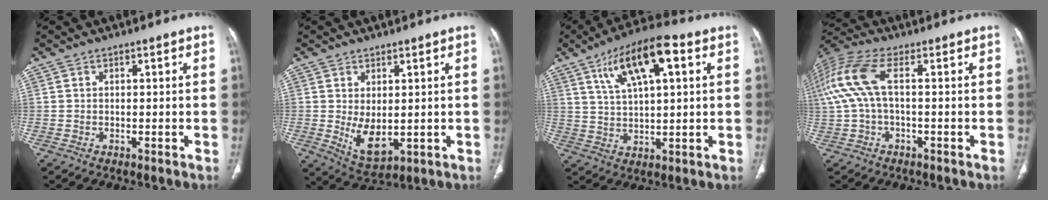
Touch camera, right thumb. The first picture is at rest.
{"total": 6.7, "force": [-0.2, 3.5, 5.7], "torque": [-0.091, -0.018, 0.017]}
{"total": 13.9, "force": [5.7, 5.0, 11.6], "torque": [-0.192, 0.003, 0.096]}
{"total": 11.3, "force": [1.2, 4.5, 10.3], "torque": [-0.267, 0.034, 0.023]}